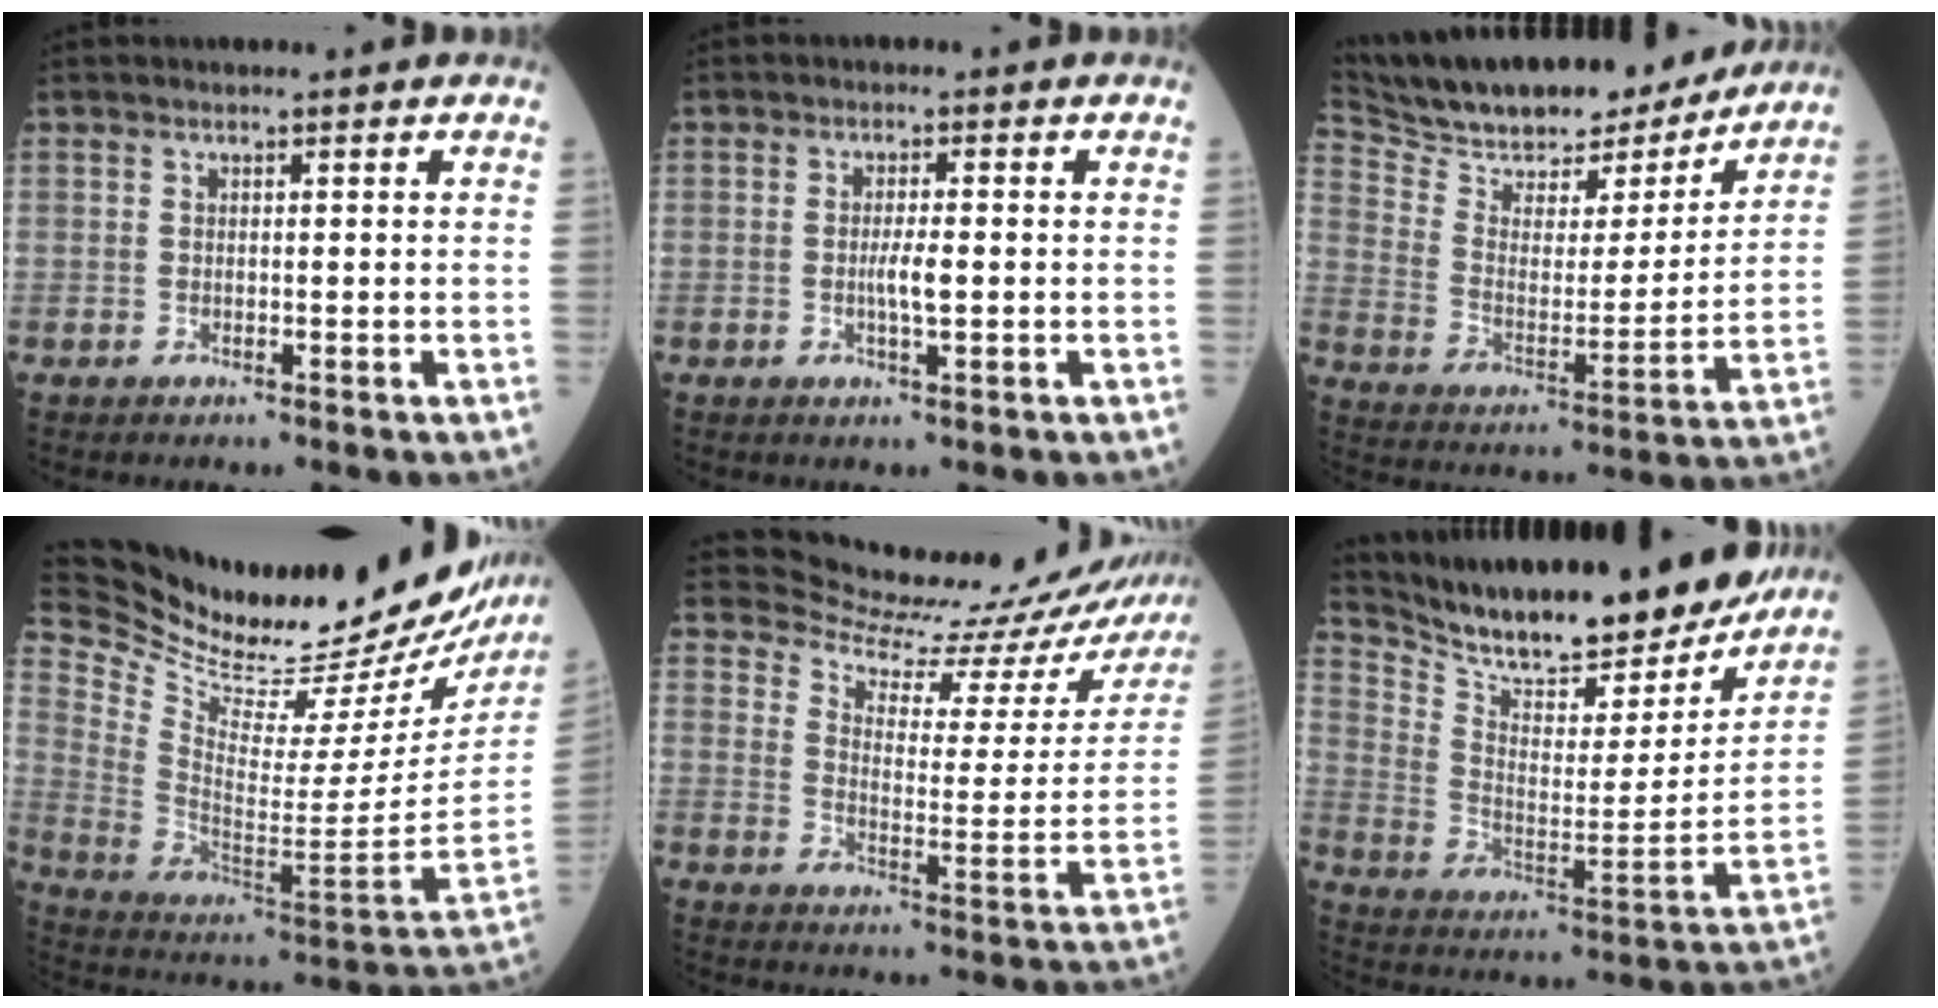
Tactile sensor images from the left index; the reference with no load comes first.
{"total": 2.7, "force": [-0.6, 0.2, 2.6], "torque": [-0.050, -0.005, -0.012]}
{"total": 21.8, "force": [19.2, 5.6, 8.6], "torque": [-0.157, 0.001, 0.295]}
{"total": 34.5, "force": [30.2, 5.4, 15.7], "torque": [-0.277, -0.102, 0.425]}
{"total": 22.1, "force": [21.8, 2.6, 2.4], "torque": [-0.027, -0.110, 0.257]}
{"total": 24.3, "force": [21.7, 4.4, 10.1], "torque": [-0.173, -0.037, 0.319]}